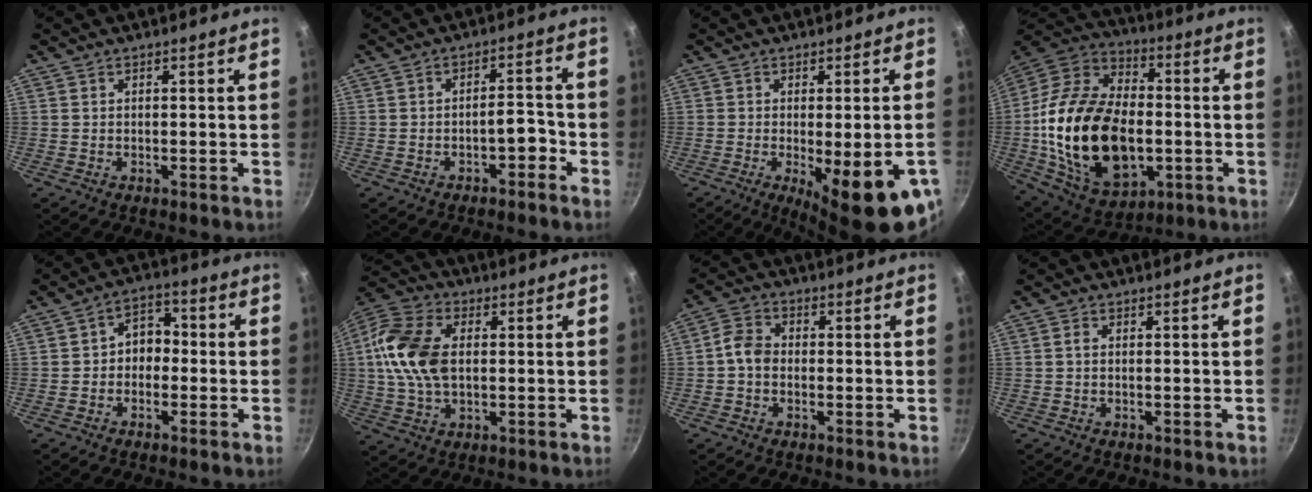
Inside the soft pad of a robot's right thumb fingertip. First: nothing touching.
{"total": 3.9, "force": [-2.2, 1.7, 2.7], "torque": [-0.021, 0.032, -0.027]}
{"total": 16.2, "force": [-5.6, 4.4, 14.6], "torque": [-0.170, -0.013, -0.062]}
{"total": 28.4, "force": [-3.2, 17.7, 22.0], "torque": [-0.393, 0.023, -0.049]}
{"total": 5.7, "force": [-0.9, 4.4, 3.4], "torque": [-0.009, 0.025, -0.027]}
{"total": 14.9, "force": [1.2, 9.6, 11.4], "torque": [-0.210, 0.017, 0.007]}
{"total": 4.7, "force": [-0.8, 3.7, 2.8], "torque": [-0.041, 0.020, -0.029]}
{"total": 1.0, "force": [-0.1, 0.7, 0.7], "torque": [-0.013, 0.005, -0.002]}